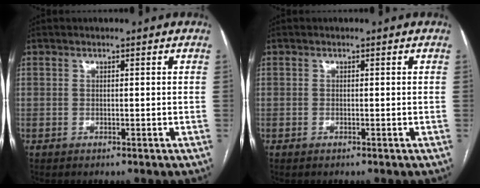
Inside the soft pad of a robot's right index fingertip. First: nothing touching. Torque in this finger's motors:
{"motor_torque": [0.03, 0.04, -0.01, 0.01]}